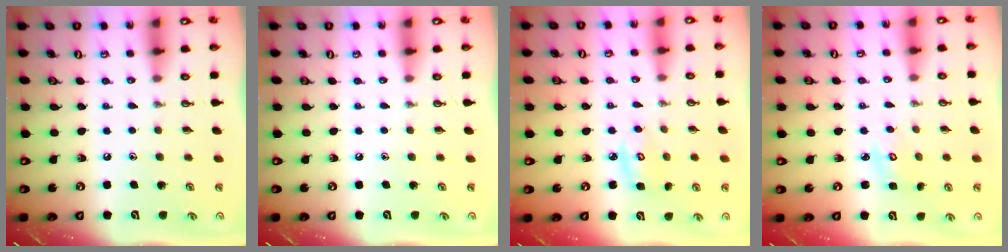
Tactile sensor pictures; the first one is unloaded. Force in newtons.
{"total": 0.0}
{"total": 3.9, "press": 3.9, "slide": 0.5}
{"total": 2.6, "press": 2.6, "slide": 0.2}